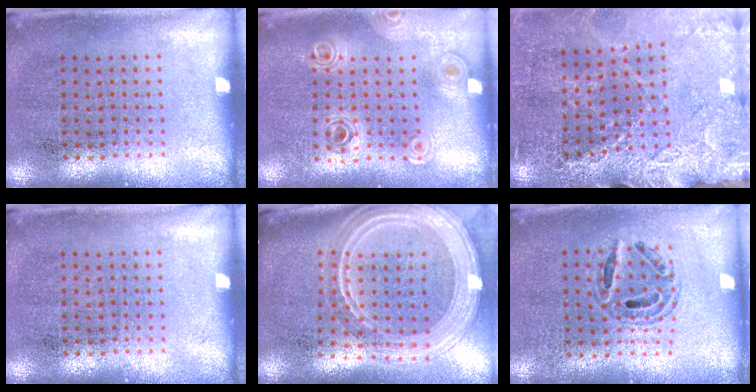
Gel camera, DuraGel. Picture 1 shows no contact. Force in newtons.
{"total": 0.9, "press": 0.9, "slide": 0.1}
{"total": 3.0, "press": 3.0, "slide": 0.2}
{"total": 0.0}
{"total": 3.1, "press": 2.5, "slide": 1.8}
{"total": 0.8, "press": 0.8, "slide": 0.1}